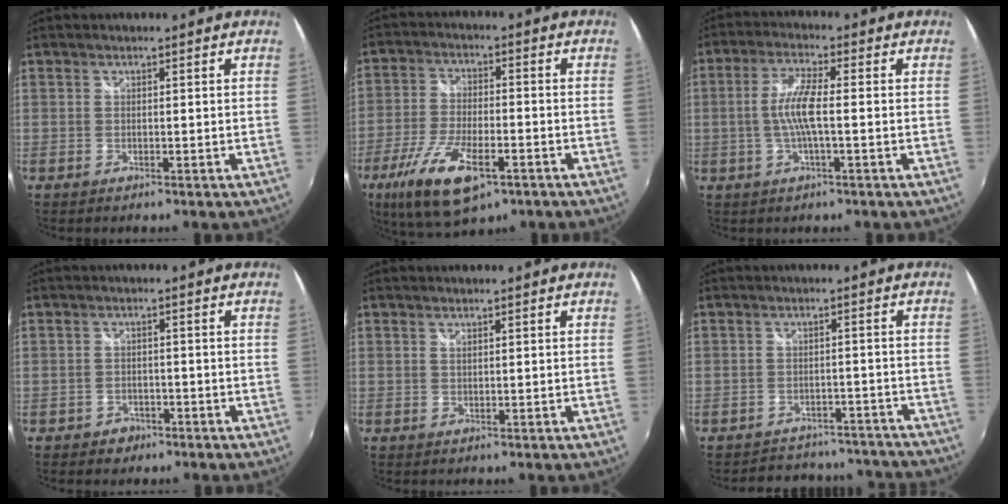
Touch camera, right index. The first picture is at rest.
{"total": 14.9, "force": [-8.0, 5.6, 11.3], "torque": [-0.241, -0.038, -0.145]}
{"total": 6.6, "force": [-0.9, 0.7, 6.5], "torque": [-0.132, 0.001, -0.015]}
{"total": 3.3, "force": [-2.0, 2.5, 0.7], "torque": [-0.023, 0.005, -0.029]}
{"total": 0.6, "force": [0.4, 0.2, 0.3], "torque": [-0.007, 0.000, 0.008]}
{"total": 14.6, "force": [-13.0, 5.9, 2.8], "torque": [-0.061, 0.045, -0.149]}